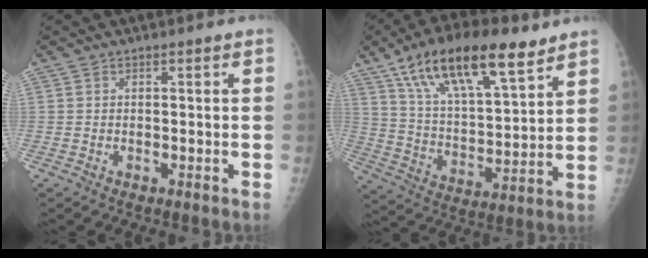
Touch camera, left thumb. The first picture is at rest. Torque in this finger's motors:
{"motor_torque": [0.86, 0.94, 1.49, -1.28, 0.55]}